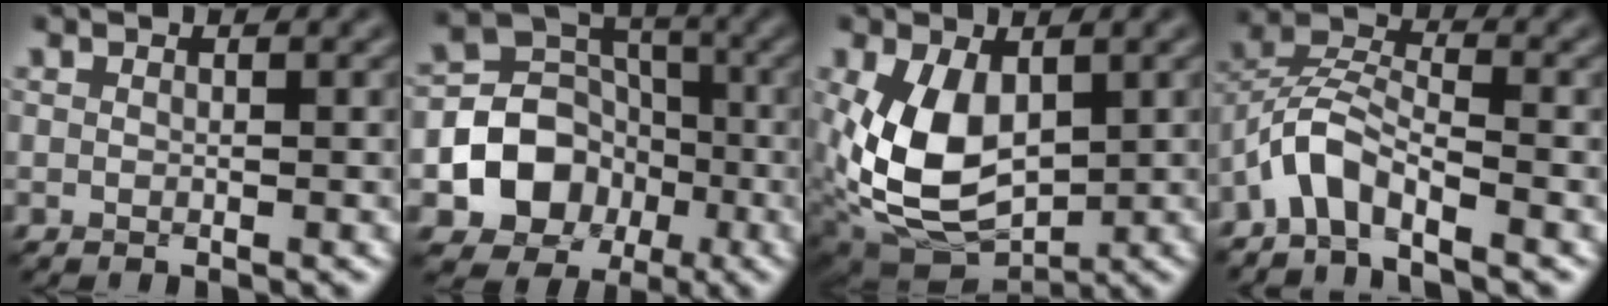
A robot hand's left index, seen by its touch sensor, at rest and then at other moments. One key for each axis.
{"total": 8.0, "fx": -2.8, "fy": 6.6, "fz": 3.6, "tx": -0.043, "ty": 0.001, "tz": -0.068}
{"total": 8.0, "fx": 0.4, "fy": 4.9, "fz": 6.4, "tx": -0.145, "ty": -0.008, "tz": 0.010}
{"total": 3.9, "fx": -3.0, "fy": 1.1, "fz": 2.3, "tx": -0.046, "ty": 0.016, "tz": -0.069}